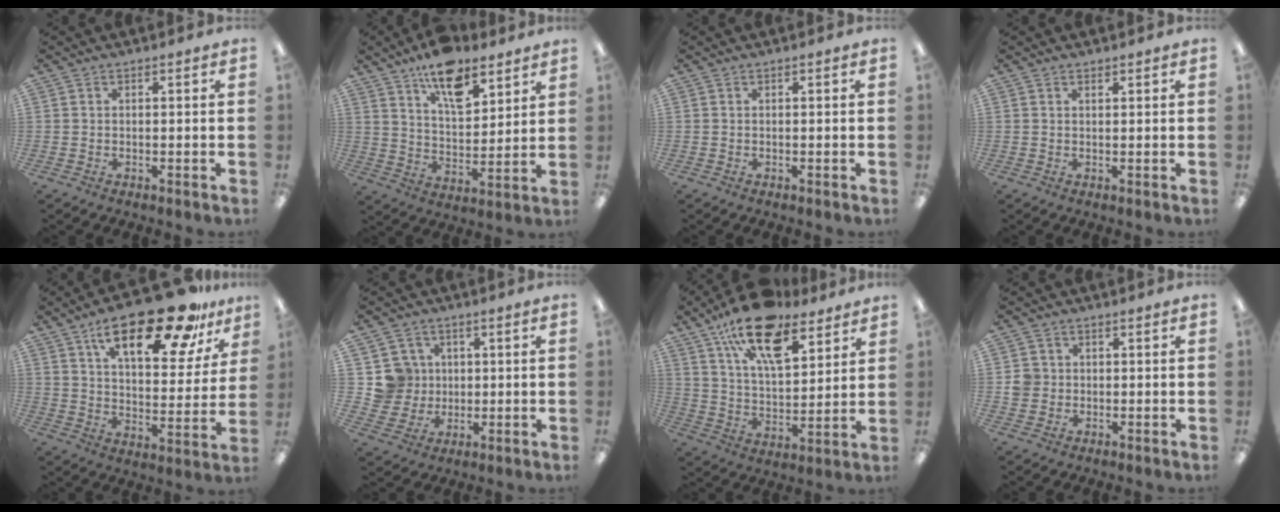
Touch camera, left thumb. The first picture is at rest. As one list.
[{"total": 13.6, "force": [9.7, 6.2, 7.1], "torque": [-0.109, -0.050, 0.172]}, {"total": 0.0}, {"total": 0.8, "force": [0.7, 0.3, 0.2], "torque": [-0.004, 0.000, 0.013]}, {"total": 23.1, "force": [15.1, 8.3, 15.4], "torque": [-0.230, -0.084, 0.245]}, {"total": 8.1, "force": [2.2, 7.8, 0.3], "torque": [-0.009, -0.002, 0.050]}, {"total": 19.1, "force": [12.8, 8.2, 11.5], "torque": [-0.192, -0.064, 0.223]}, {"total": 3.5, "force": [0.1, 3.4, 0.6], "torque": [-0.009, 0.004, -0.001]}]